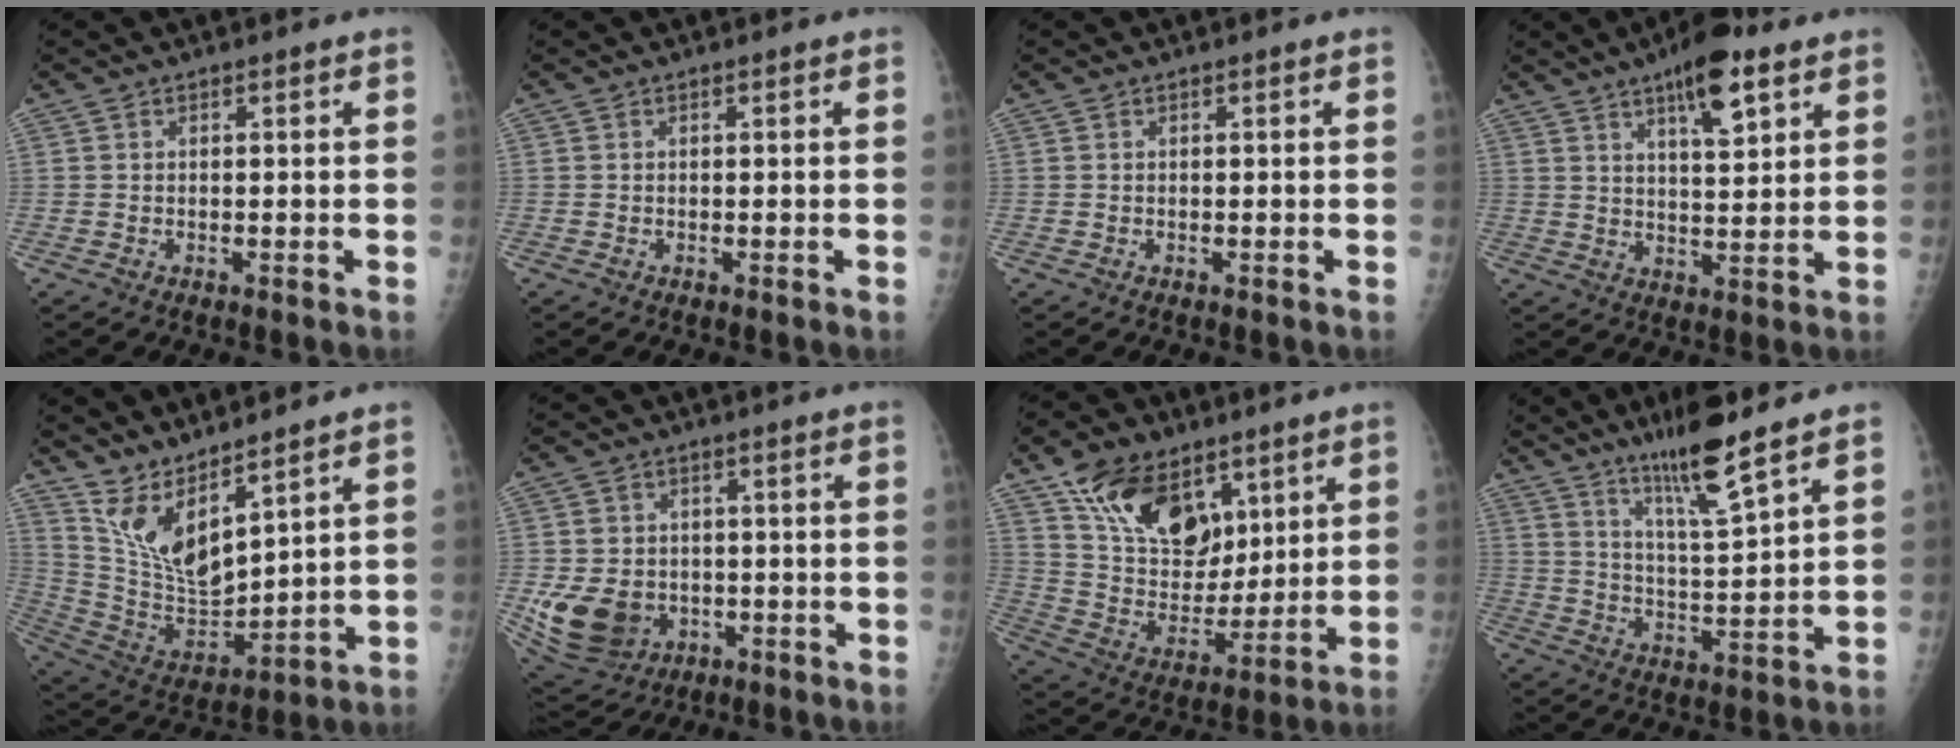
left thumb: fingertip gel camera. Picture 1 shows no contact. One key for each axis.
{"total": 0.0}
{"total": 0.0}
{"total": 10.6, "fx": 6.1, "fy": 3.2, "fz": 8.0, "tx": -0.109, "ty": -0.027, "tz": 0.094}
{"total": 14.2, "fx": 10.7, "fy": 2.7, "fz": 9.0, "tx": -0.162, "ty": -0.074, "tz": 0.231}
{"total": 13.3, "fx": -2.6, "fy": 11.0, "fz": 7.1, "tx": -0.132, "ty": 0.002, "tz": -0.021}
{"total": 18.0, "fx": 10.3, "fy": 11.2, "fz": 9.6, "tx": -0.119, "ty": -0.052, "tz": 0.193}
{"total": 11.4, "fx": 8.2, "fy": 0.5, "fz": 7.9, "tx": -0.138, "ty": -0.059, "tz": 0.149}